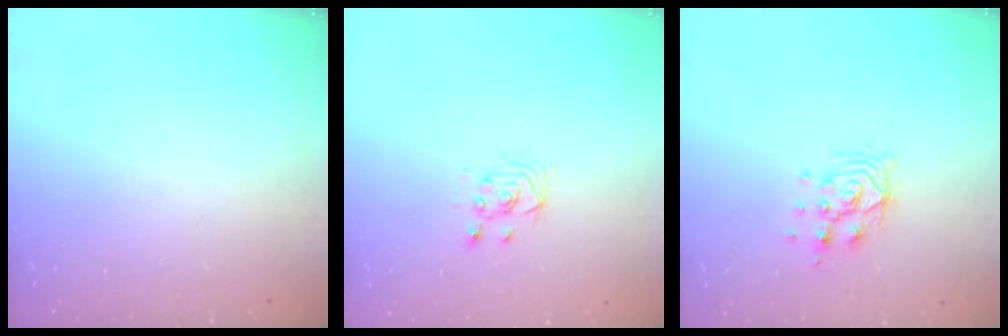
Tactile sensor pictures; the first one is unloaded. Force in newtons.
{"total": 2.6, "press": 2.6, "slide": 0.1}
{"total": 9.3, "press": 9.3, "slide": 0.6}